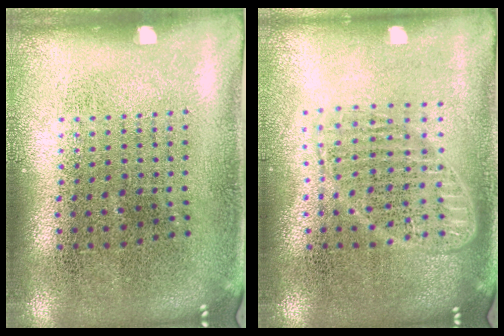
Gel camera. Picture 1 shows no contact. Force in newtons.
{"total": 1.7, "press": 1.4, "slide": 0.9}